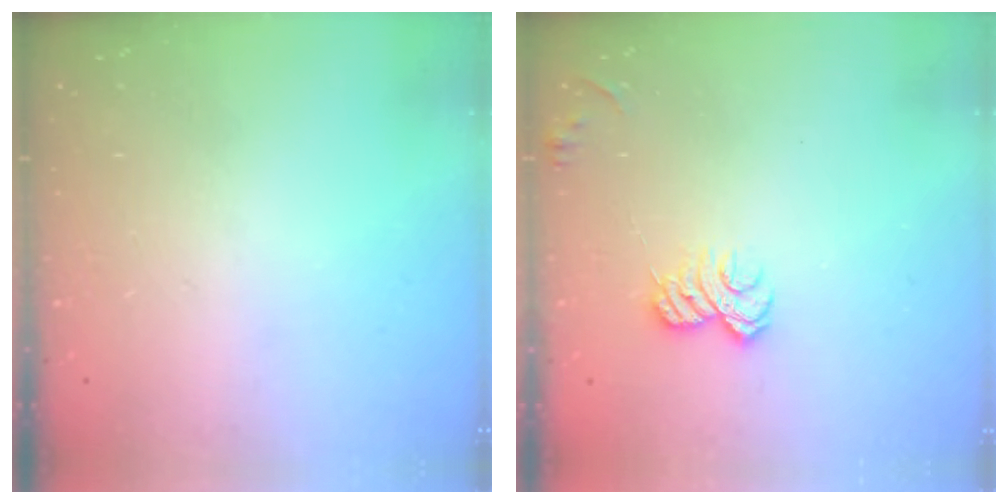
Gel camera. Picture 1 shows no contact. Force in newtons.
{"total": 6.6, "press": 6.6, "slide": 0.9}